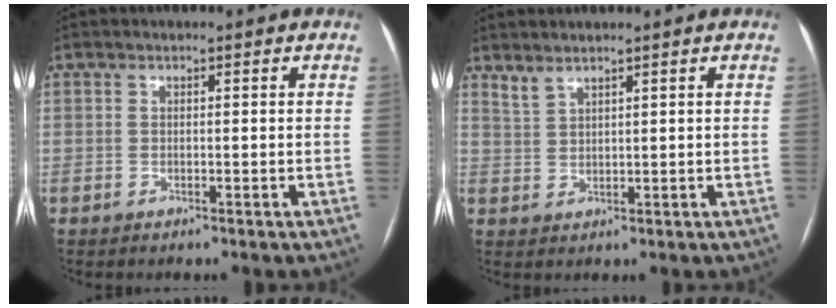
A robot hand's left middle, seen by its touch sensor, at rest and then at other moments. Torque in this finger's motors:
{"motor_torque": [0.16, -0.24, -0.02, 0.00]}